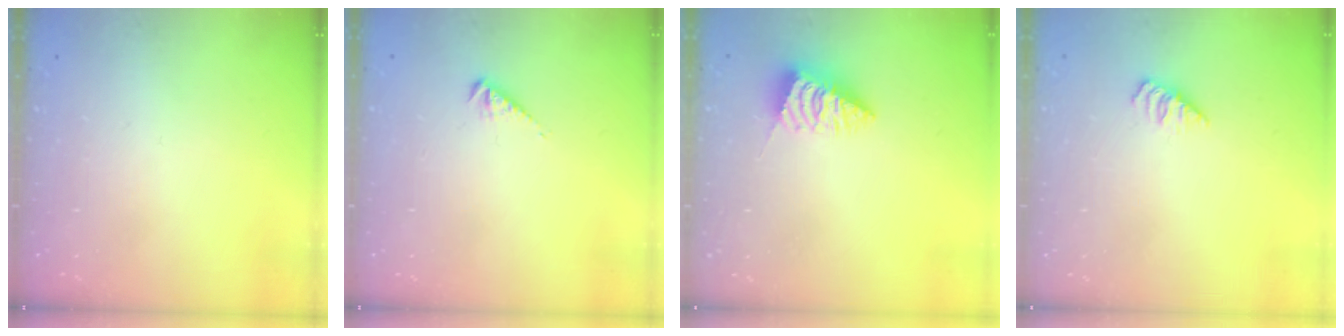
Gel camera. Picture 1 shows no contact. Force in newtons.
{"total": 3.3, "press": 3.3, "slide": 0.5}
{"total": 2.6, "press": 2.6, "slide": 0.1}
{"total": 1.7, "press": 1.7, "slide": 0.3}